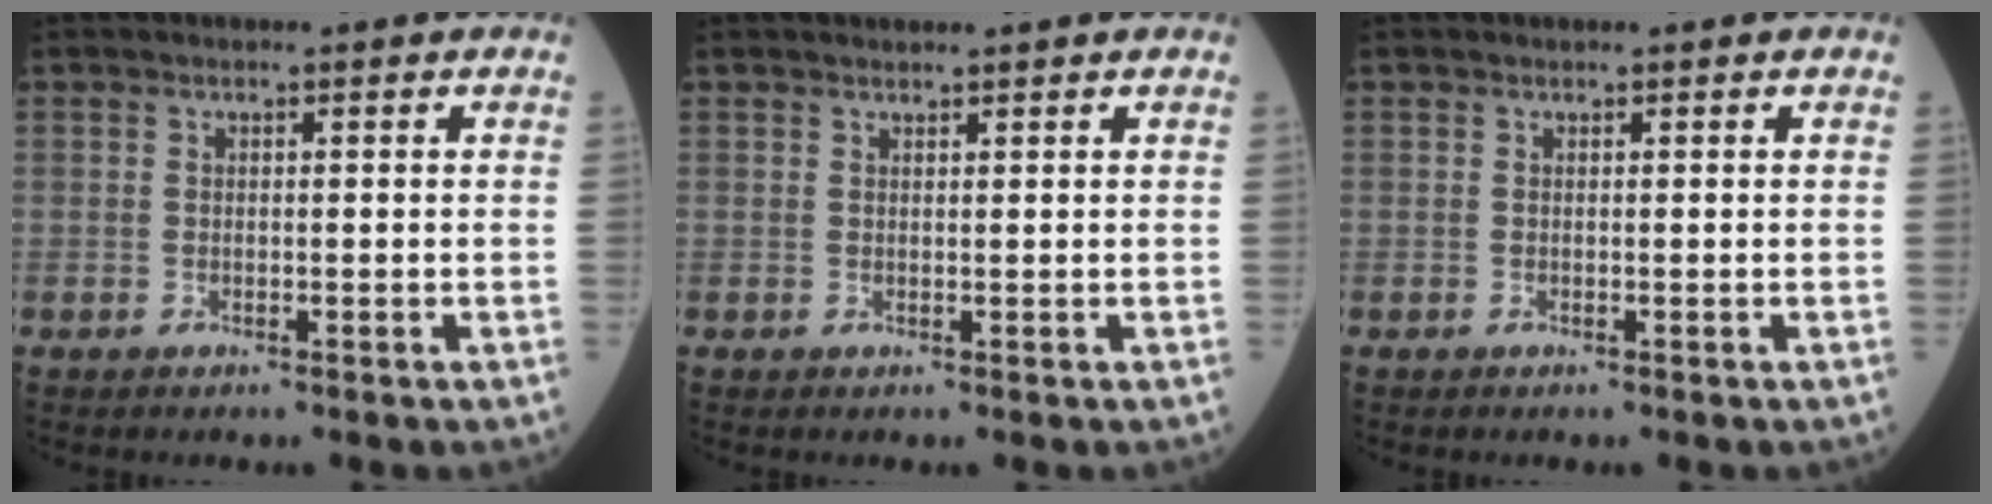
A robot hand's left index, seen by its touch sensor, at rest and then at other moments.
{"total": 1.9, "force": [1.8, 0.0, 0.6], "torque": [-0.007, 0.016, 0.028]}
{"total": 0.0}